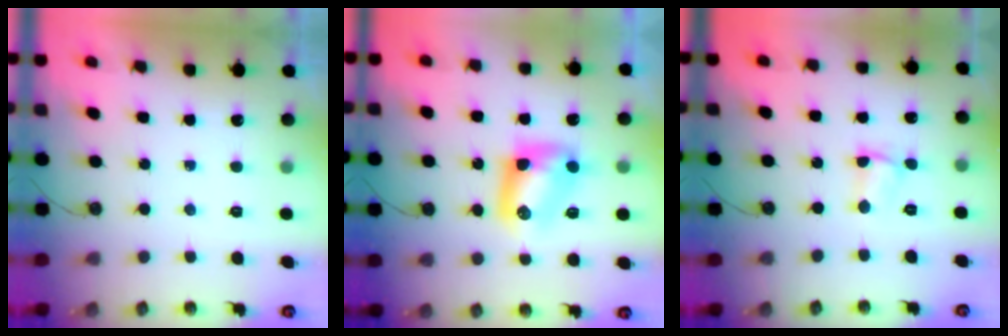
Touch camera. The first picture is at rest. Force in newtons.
{"total": 9.4, "press": 9.2, "slide": 1.6}
{"total": 1.8, "press": 1.7, "slide": 0.5}